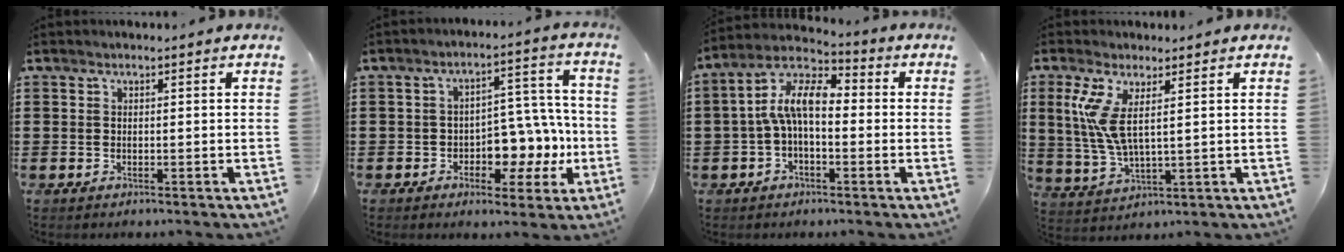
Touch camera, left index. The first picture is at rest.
{"total": 6.6, "force": [-1.7, 4.7, 4.3], "torque": [-0.075, 0.008, -0.032]}
{"total": 8.7, "force": [0.4, 3.8, 7.9], "torque": [-0.188, -0.010, -0.006]}
{"total": 7.5, "force": [2.9, 1.9, 6.6], "torque": [-0.165, -0.013, 0.043]}